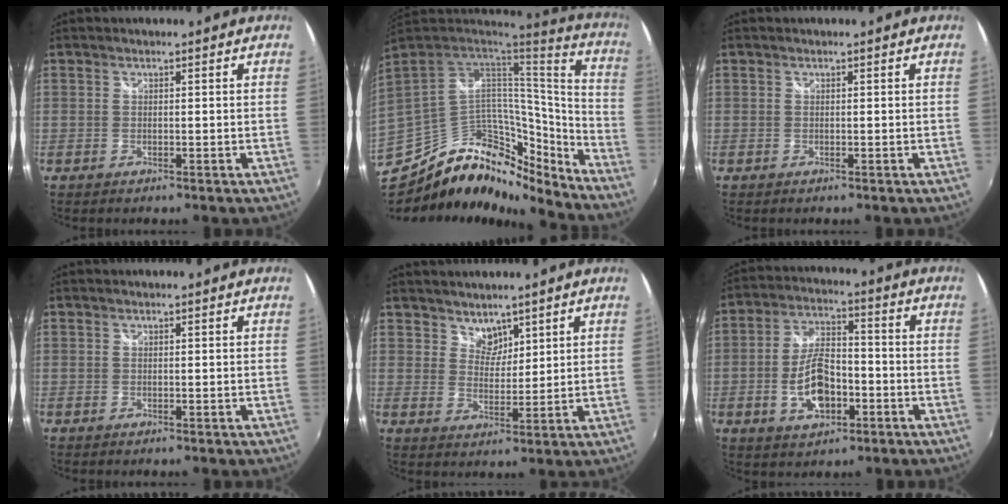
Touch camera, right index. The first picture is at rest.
{"total": 25.8, "force": [-18.6, 14.3, 10.7], "torque": [-0.240, 0.038, -0.296]}
{"total": 0.0}
{"total": 0.0}
{"total": 4.0, "force": [3.2, 2.3, 0.6], "torque": [0.001, 0.006, 0.059]}
{"total": 10.4, "force": [-3.5, 5.3, 8.3], "torque": [-0.166, 0.009, -0.054]}